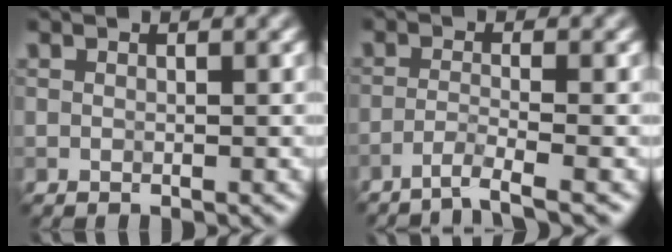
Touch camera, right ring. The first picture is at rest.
{"total": 2.4, "force": [-1.7, 0.1, 1.7], "torque": [-0.026, 0.002, -0.049]}